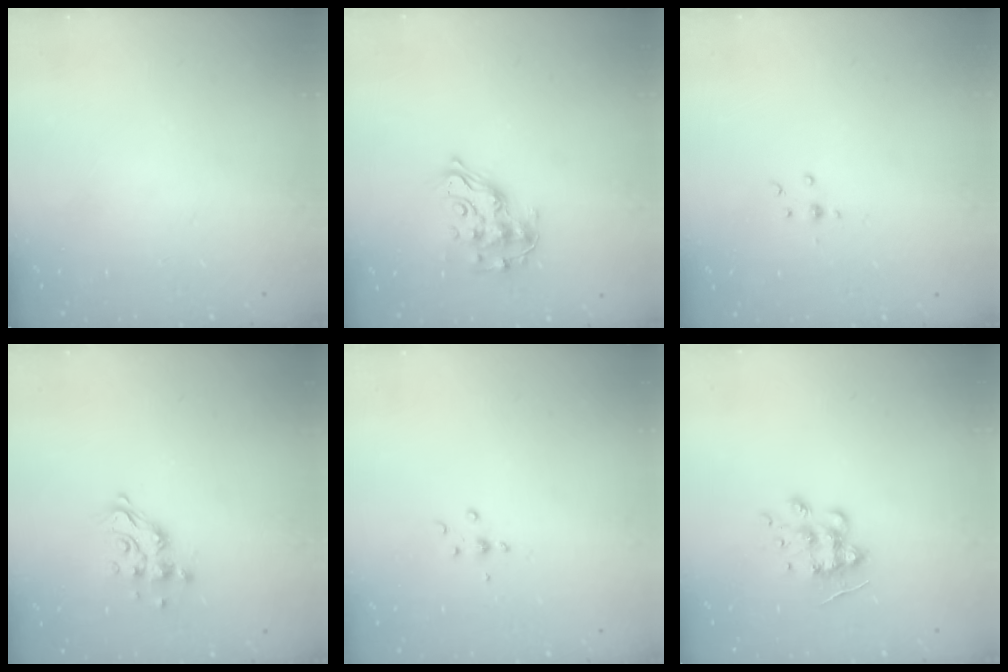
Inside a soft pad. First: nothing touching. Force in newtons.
{"total": 13.5, "press": 13.5, "slide": 0.7}
{"total": 3.0, "press": 2.8, "slide": 0.9}
{"total": 11.2, "press": 11.2, "slide": 0.7}
{"total": 4.4, "press": 4.2, "slide": 1.4}
{"total": 9.5, "press": 9.5, "slide": 0.7}